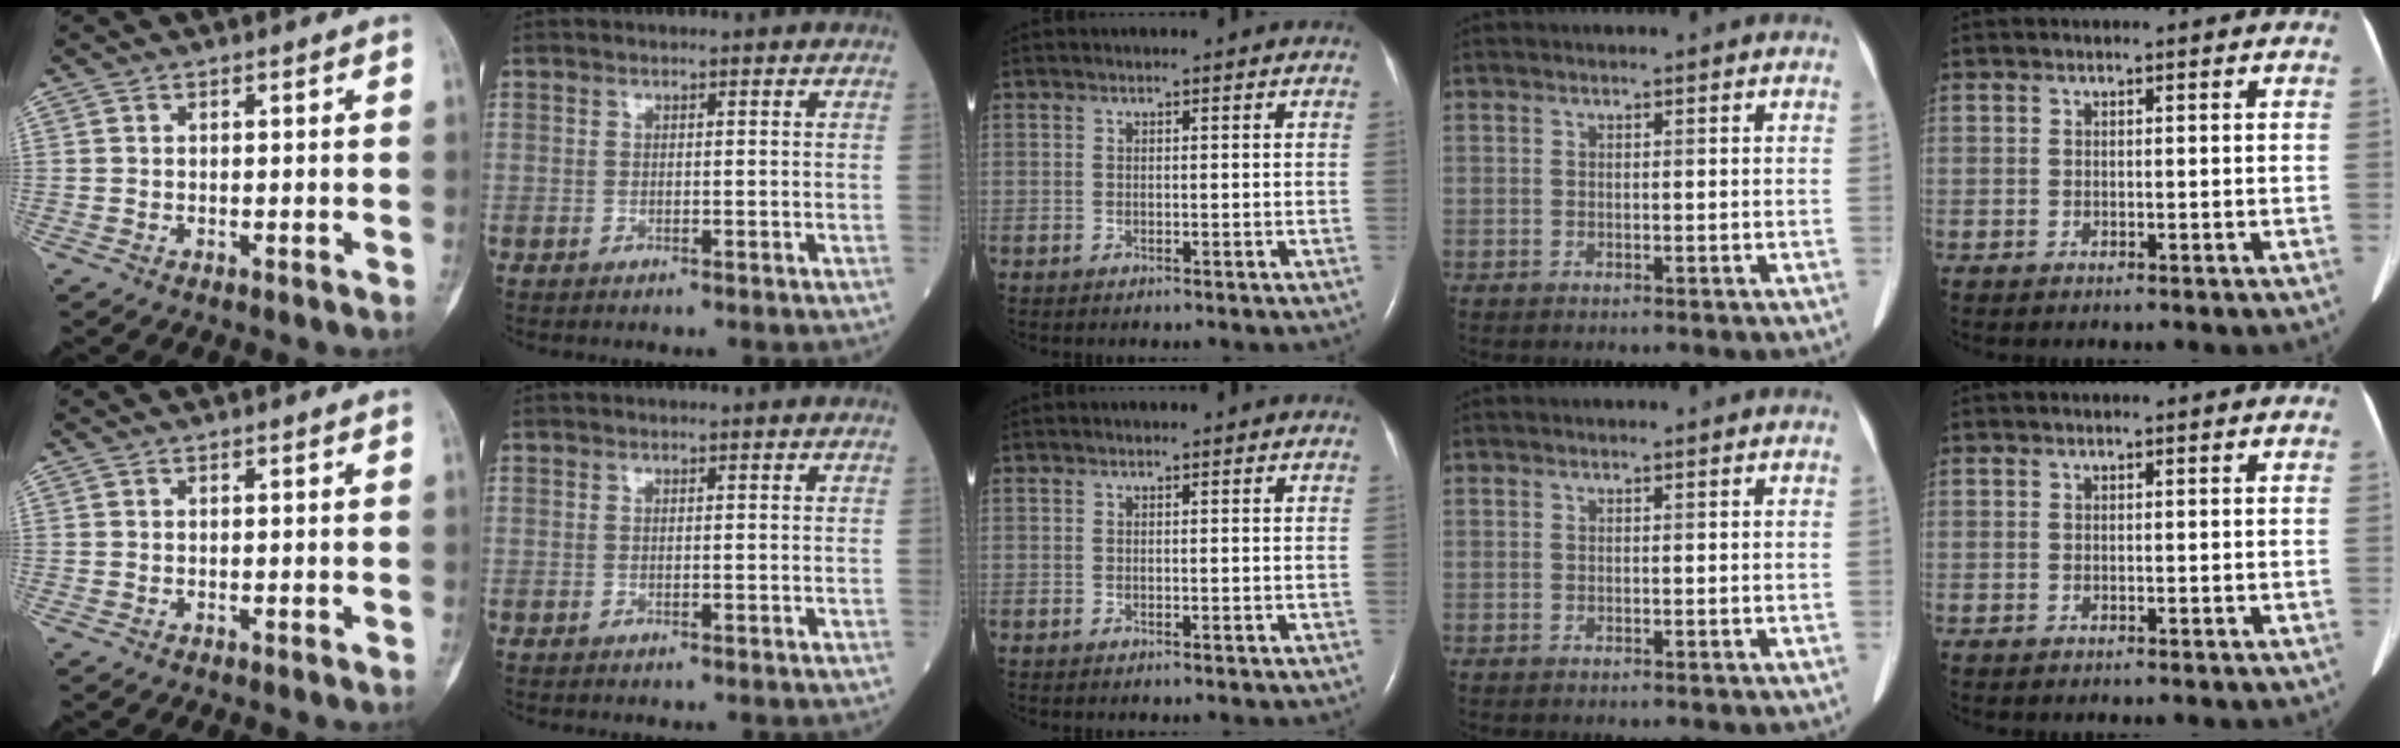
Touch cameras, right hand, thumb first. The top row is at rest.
{}